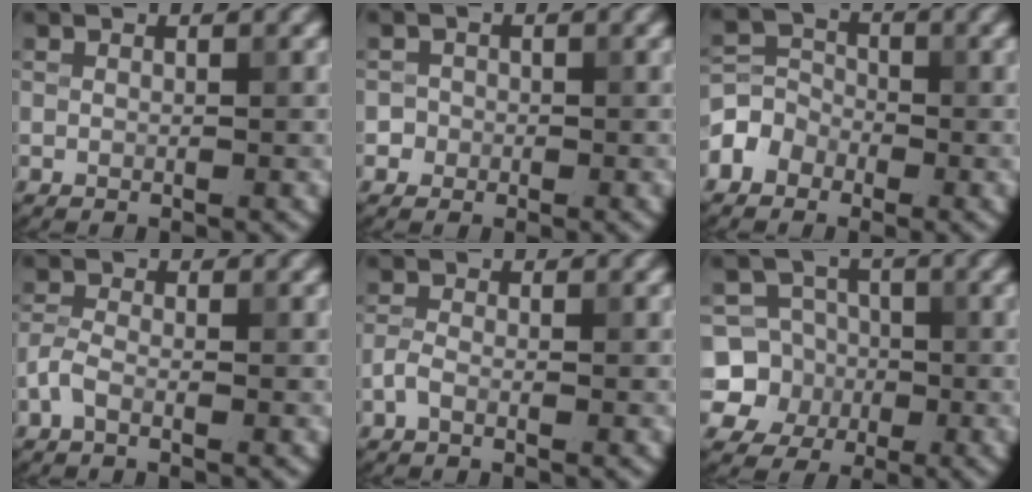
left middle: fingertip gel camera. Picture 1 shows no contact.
{"total": 1.3, "force": [-0.3, 1.3, 0.0], "torque": [0.016, 0.004, -0.009]}
{"total": 3.0, "force": [-1.6, 2.4, 0.7], "torque": [-0.012, 0.010, -0.040]}
{"total": 1.7, "force": [-0.9, 0.8, 1.2], "torque": [-0.029, 0.004, -0.026]}
{"total": 1.3, "force": [-0.7, 0.6, 0.9], "torque": [-0.022, 0.003, -0.021]}
{"total": 8.3, "force": [-1.1, 8.1, 1.6], "torque": [-0.041, 0.016, -0.042]}